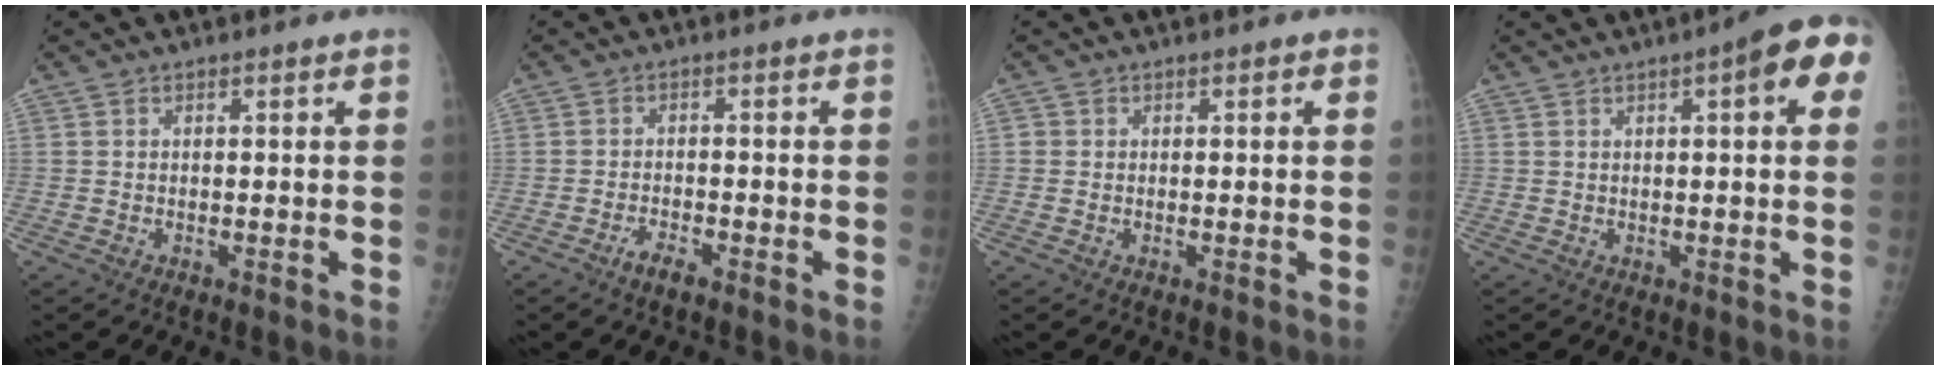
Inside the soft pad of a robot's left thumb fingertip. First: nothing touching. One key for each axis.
{"total": 2.6, "fx": -1.9, "fy": 0.7, "fz": 1.6, "tx": -0.037, "ty": 0.008, "tz": -0.037}
{"total": 1.2, "fx": 0.1, "fy": 1.1, "fz": 0.4, "tx": 0.006, "ty": 0.003, "tz": -0.004}
{"total": 9.9, "fx": 3.4, "fy": 2.6, "fz": 8.9, "tx": -0.094, "ty": 0.009, "tz": 0.032}